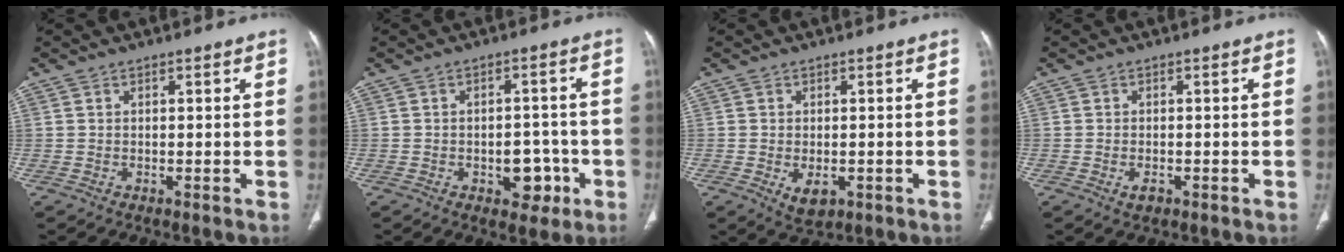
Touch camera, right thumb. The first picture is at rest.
{"total": 6.4, "force": [-2.4, 4.2, 4.3], "torque": [-0.025, 0.021, -0.025]}
{"total": 4.2, "force": [-1.2, 2.6, 3.0], "torque": [-0.044, -0.003, -0.008]}
{"total": 1.7, "force": [-0.8, 1.0, 1.1], "torque": [-0.020, 0.001, -0.011]}